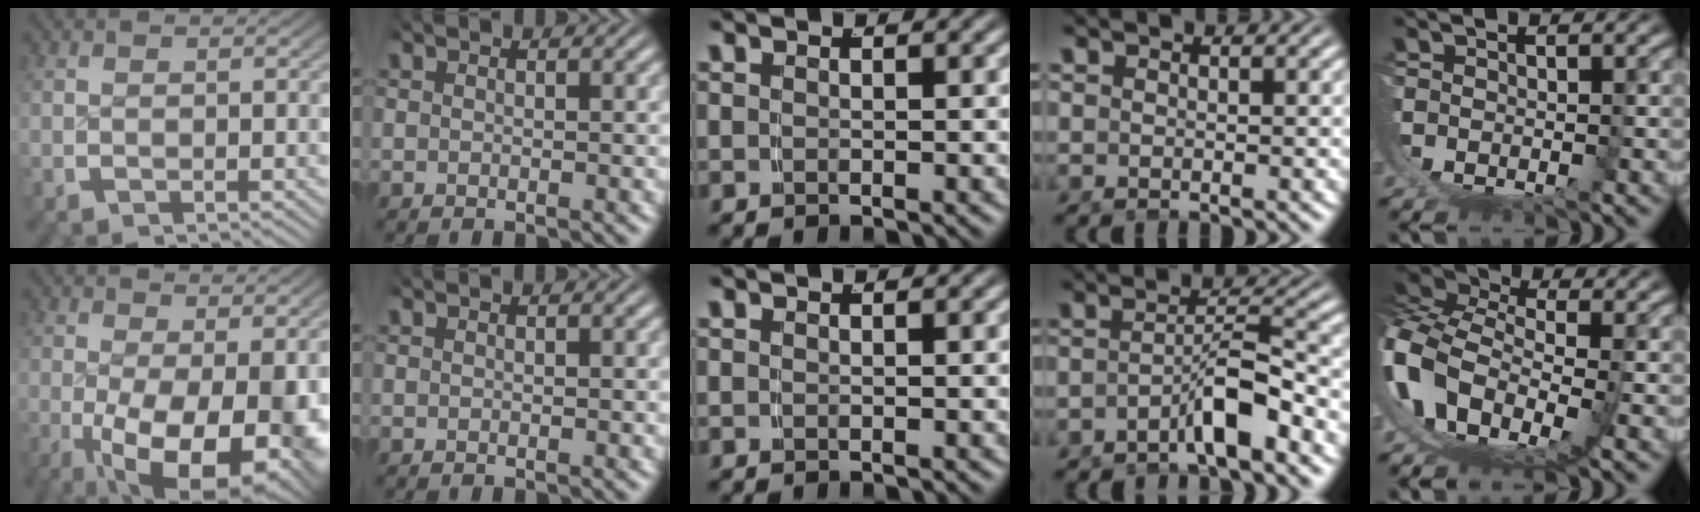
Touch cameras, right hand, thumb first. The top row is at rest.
{"thumb": {"total": 14.3, "force": [-3.2, 8.3, 11.1], "torque": [-0.203, -0.066, -0.014]}, "ring": {"total": 3.6, "force": [-2.3, -0.1, 2.7], "torque": [-0.038, -0.009, -0.033]}, "little": {"total": 12.2, "force": [-0.2, 8.9, 8.3], "torque": [-0.201, -0.039, -0.005]}}